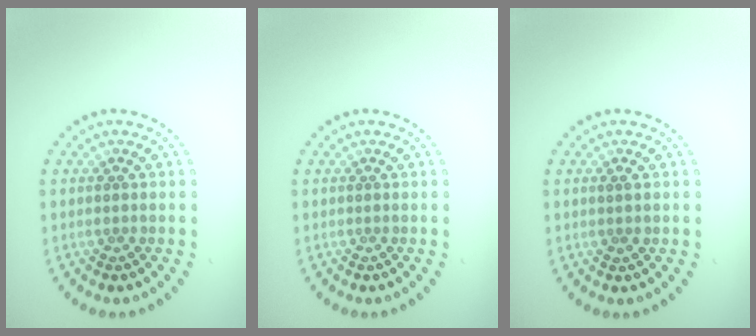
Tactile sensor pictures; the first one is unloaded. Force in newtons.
{"total": 0.0}
{"total": 0.8, "press": 0.7, "slide": 0.2}